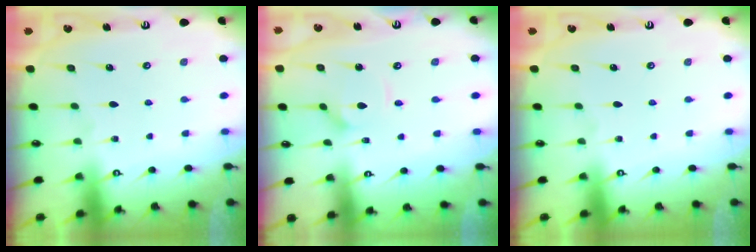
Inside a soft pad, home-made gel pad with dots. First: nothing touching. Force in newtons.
{"total": 2.6, "press": 2.5, "slide": 0.3}
{"total": 0.0}